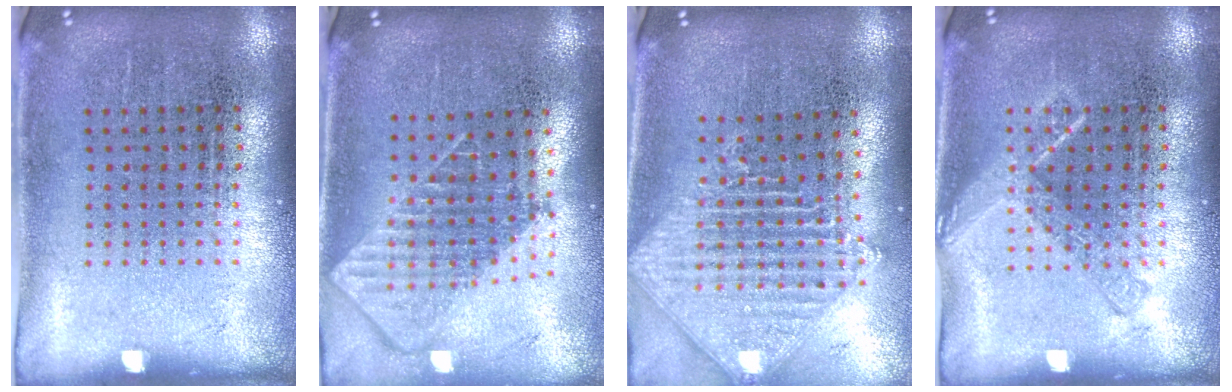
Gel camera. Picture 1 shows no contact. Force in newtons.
{"total": 2.0, "press": 1.5, "slide": 1.3}
{"total": 2.0, "press": 1.7, "slide": 1.2}
{"total": 2.1, "press": 2.0, "slide": 0.2}